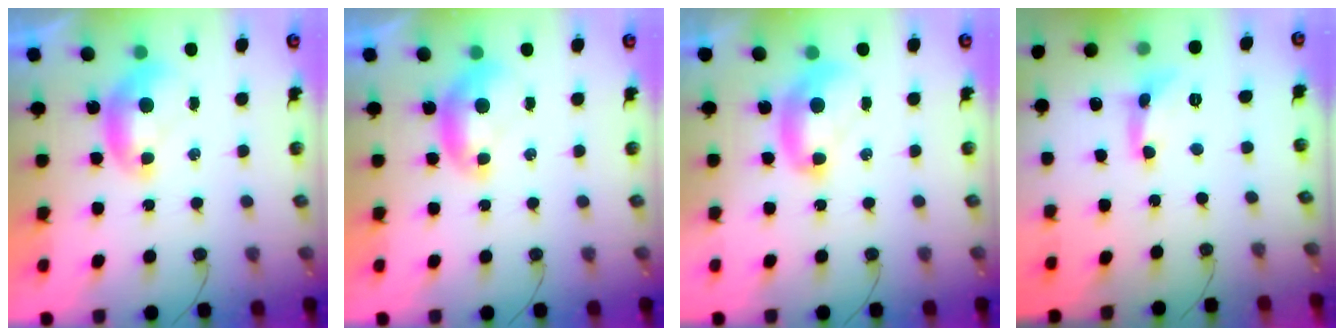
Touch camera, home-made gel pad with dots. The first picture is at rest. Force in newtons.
{"total": 0.0}
{"total": 2.1, "press": 2.1, "slide": 0.2}
{"total": 2.1, "press": 2.1, "slide": 0.3}